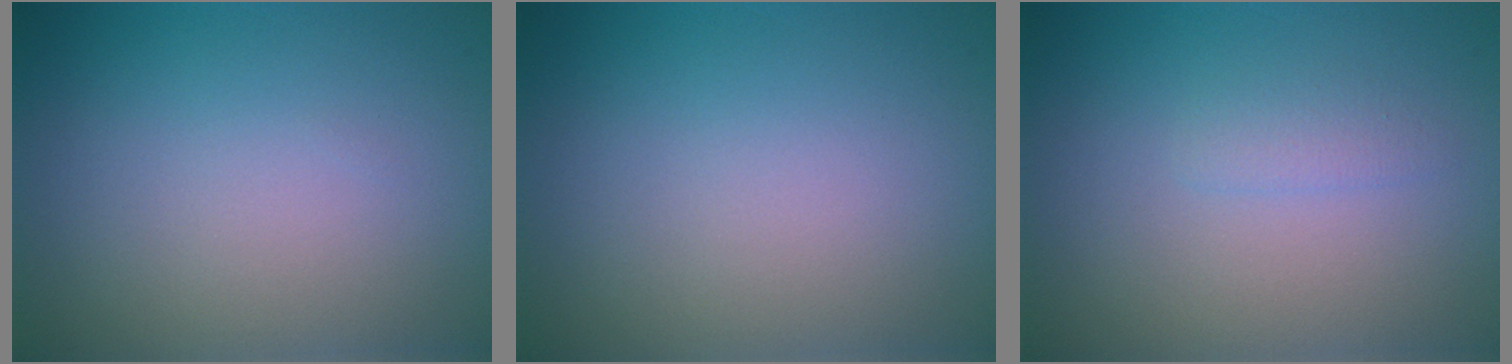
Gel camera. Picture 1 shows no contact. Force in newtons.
{"total": 0.0}
{"total": 1.0, "press": 1.0, "slide": 0.1}